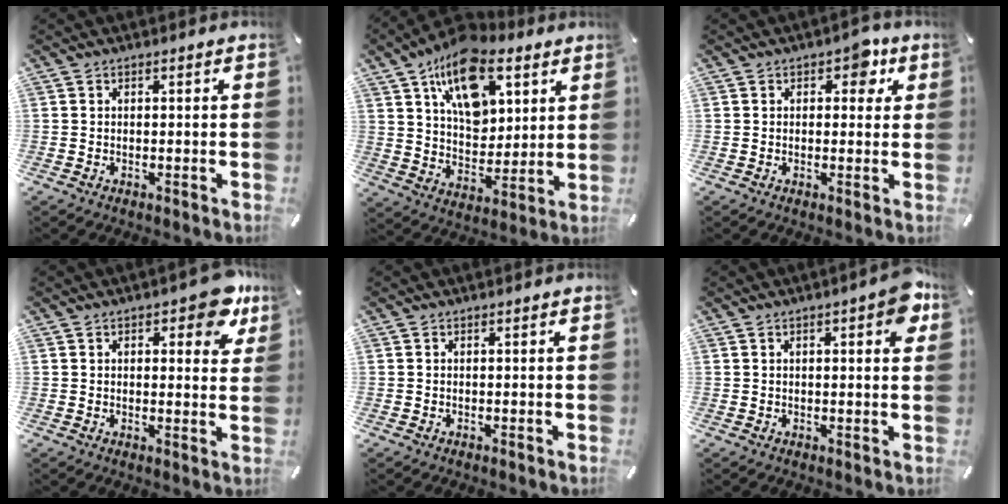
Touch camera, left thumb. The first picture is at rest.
{"total": 17.3, "force": [9.7, 10.8, 9.6], "torque": [-0.152, -0.046, 0.173]}
{"total": 4.8, "force": [2.0, 3.1, 3.1], "torque": [-0.021, -0.006, 0.024]}
{"total": 9.4, "force": [5.1, 4.0, 6.8], "torque": [-0.075, -0.023, 0.082]}
{"total": 0.0}
{"total": 5.9, "force": [2.1, 2.0, 5.2], "torque": [-0.067, -0.002, 0.030]}